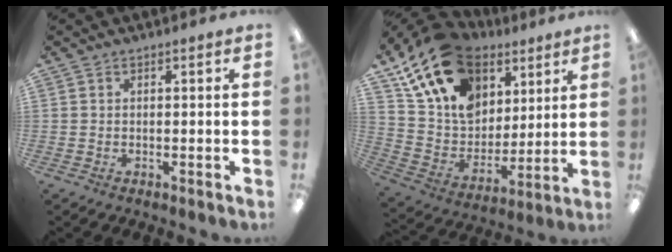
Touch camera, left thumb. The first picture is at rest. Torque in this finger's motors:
{"motor_torque": [2.51, 2.51, 1.36, -1.41, 0.54]}